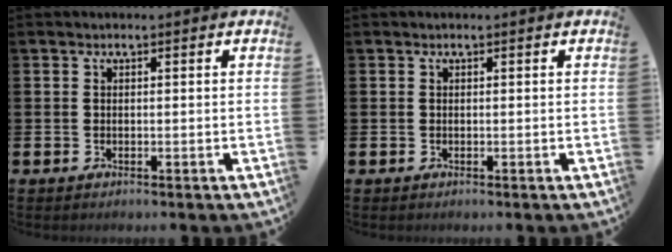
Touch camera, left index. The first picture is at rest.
{"total": 0.0}